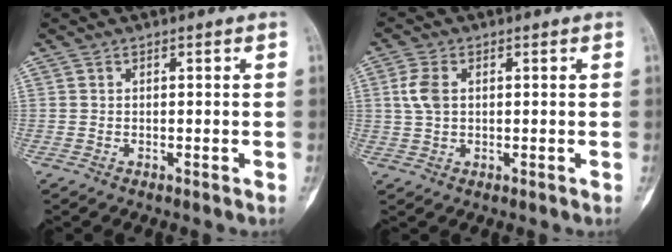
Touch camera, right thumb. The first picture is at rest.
{"total": 4.5, "force": [0.8, 2.9, 3.4], "torque": [-0.079, 0.005, 0.015]}